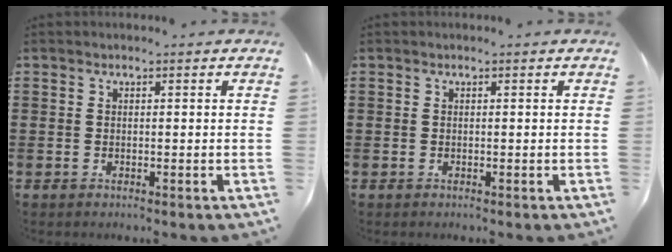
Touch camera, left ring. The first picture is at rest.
{"total": 0.0}